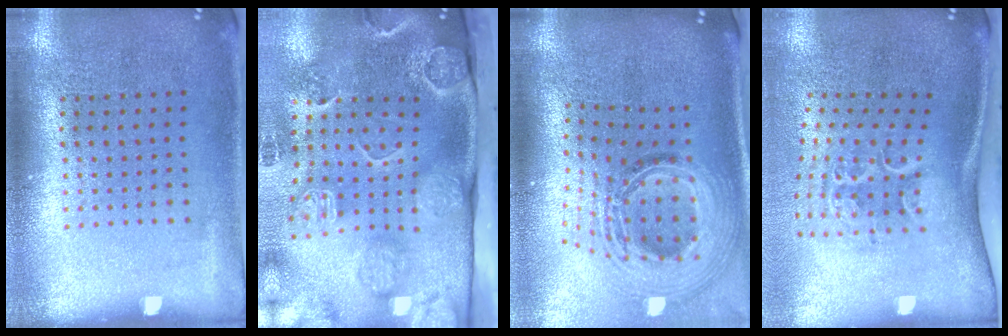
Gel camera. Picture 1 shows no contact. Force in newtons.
{"total": 4.5, "press": 3.3, "slide": 3.1}
{"total": 2.6, "press": 1.8, "slide": 1.8}
{"total": 2.2, "press": 1.4, "slide": 1.7}